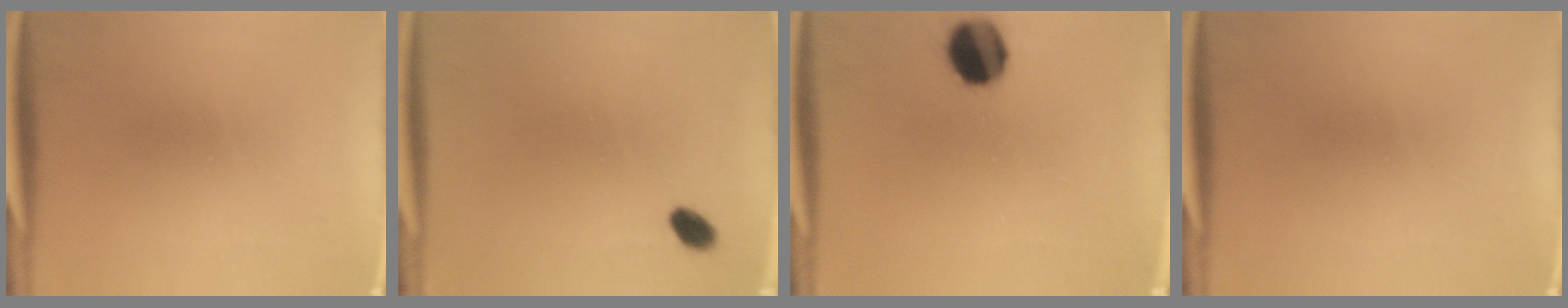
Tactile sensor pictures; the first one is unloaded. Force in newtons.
{"total": 2.8}
{"total": 11.0}
{"total": 0.0}